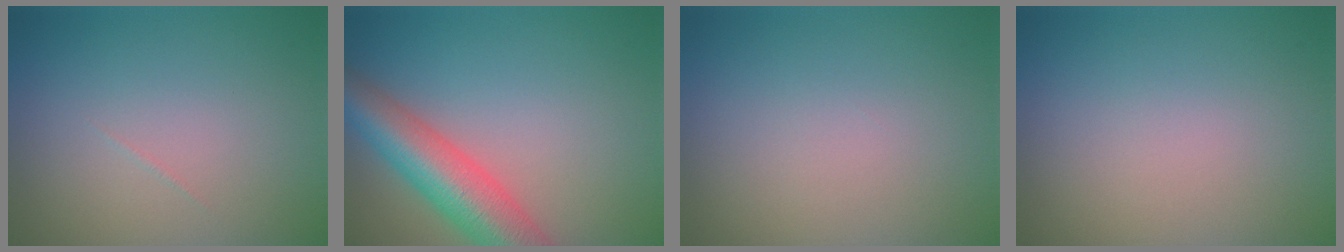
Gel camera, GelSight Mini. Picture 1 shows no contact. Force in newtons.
{"total": 7.9, "press": 7.9, "slide": 0.4}
{"total": 0.0}
{"total": 0.0}